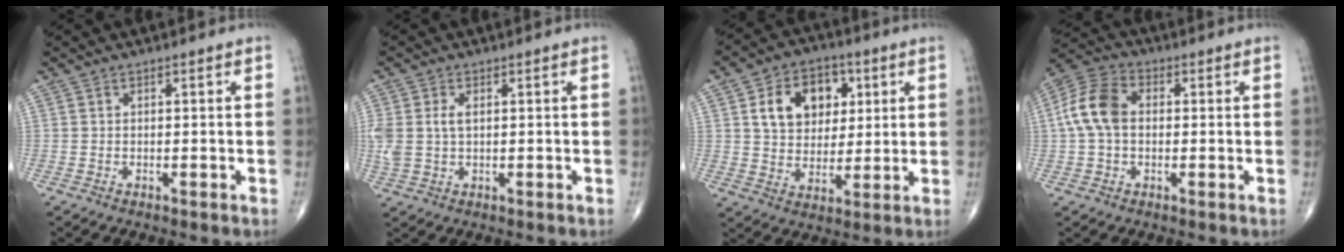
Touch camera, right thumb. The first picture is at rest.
{"total": 5.3, "force": [0.8, 3.2, 4.1], "torque": [-0.106, 0.009, 0.021]}
{"total": 13.2, "force": [4.1, 9.7, 7.9], "torque": [-0.087, -0.005, 0.068]}
{"total": 9.8, "force": [0.6, 6.6, 7.2], "torque": [-0.150, 0.028, 0.002]}